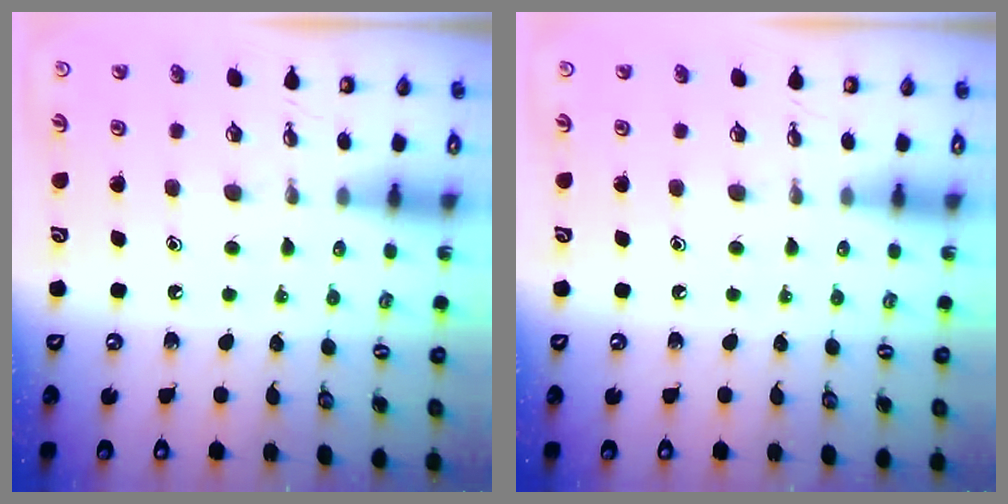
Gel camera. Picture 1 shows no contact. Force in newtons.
{"total": 0.0}